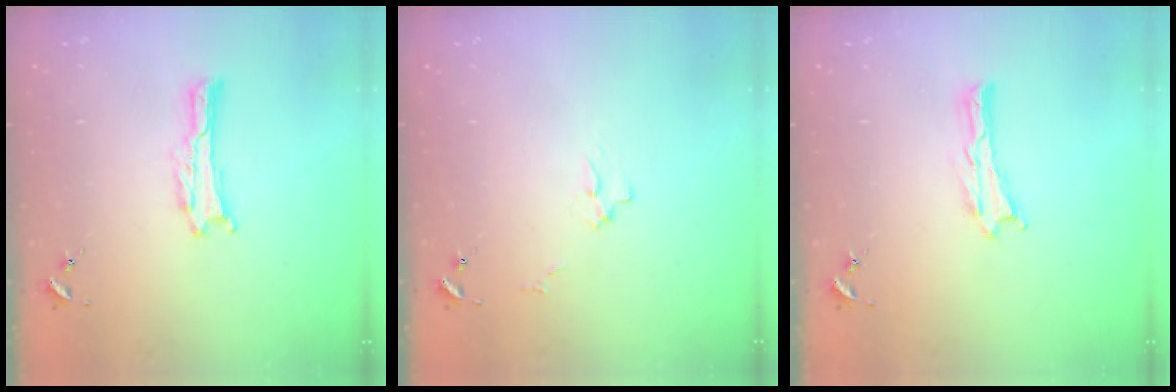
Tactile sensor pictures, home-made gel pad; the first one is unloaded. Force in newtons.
{"total": 2.7, "press": 2.7, "slide": 0.3}
{"total": 0.0}